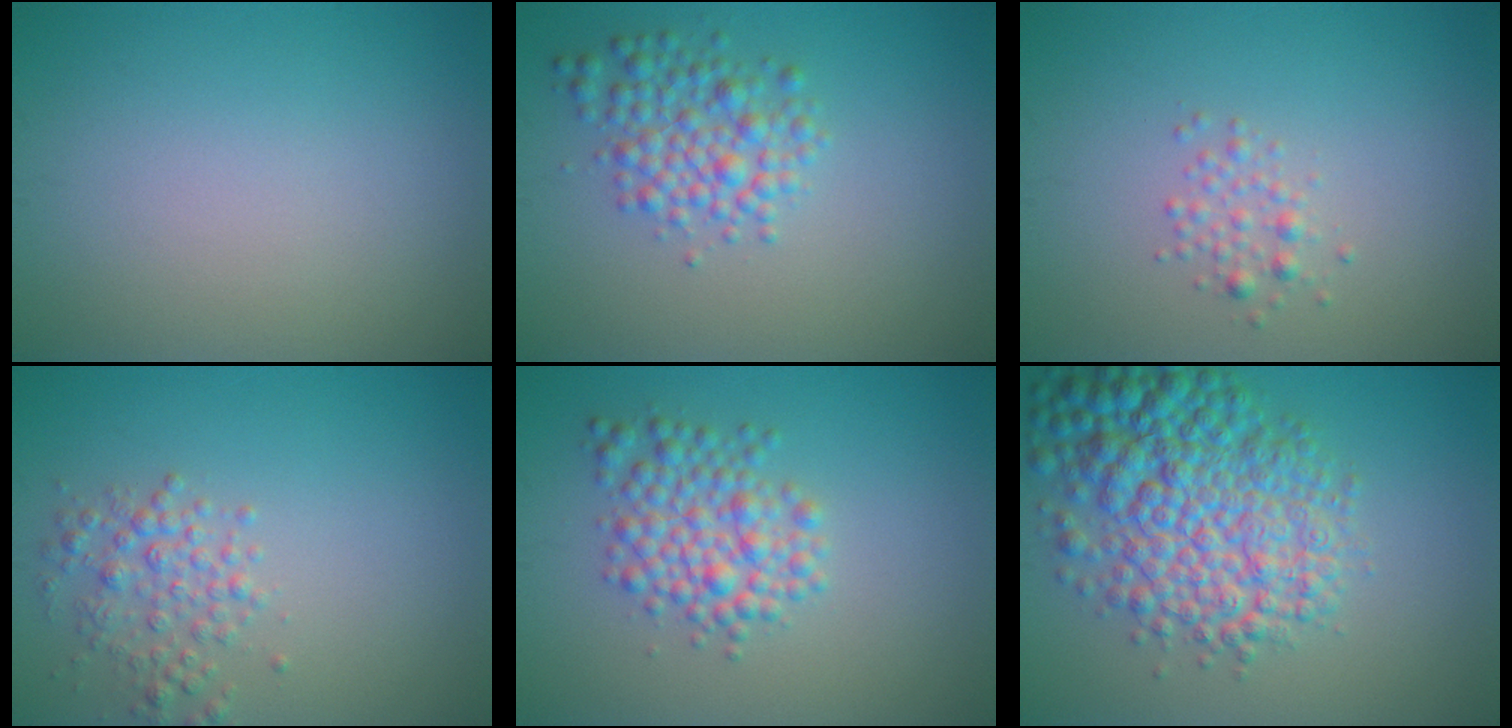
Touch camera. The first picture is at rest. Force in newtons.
{"total": 3.7, "press": 3.6, "slide": 0.1}
{"total": 1.4, "press": 1.4, "slide": 0.1}
{"total": 2.5, "press": 2.5, "slide": 0.1}
{"total": 4.1, "press": 4.1, "slide": 0.1}
{"total": 9.0, "press": 9.0, "slide": 0.2}